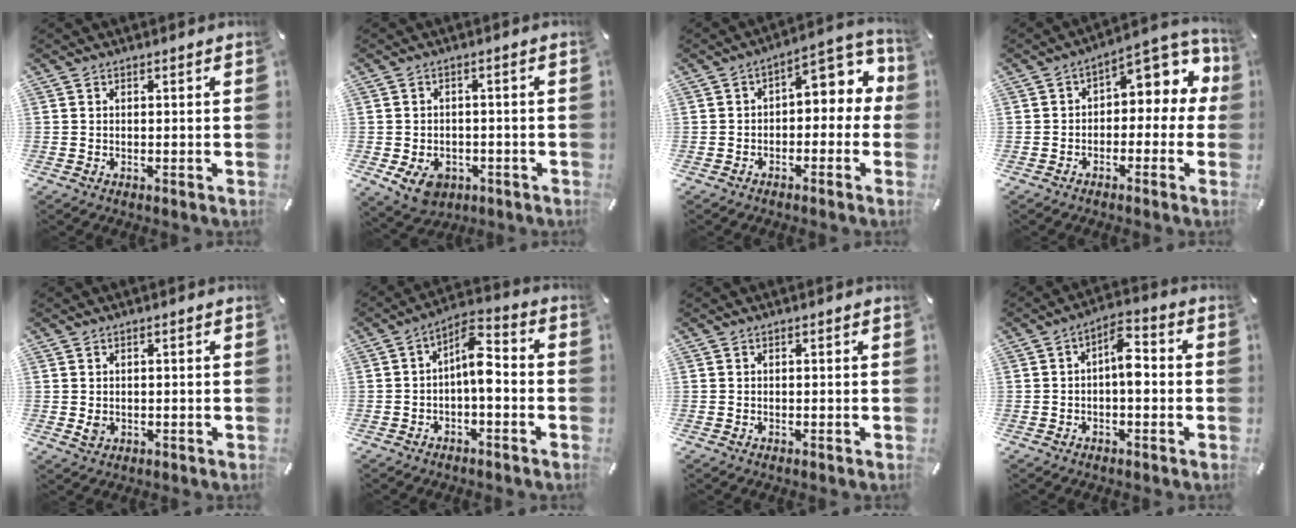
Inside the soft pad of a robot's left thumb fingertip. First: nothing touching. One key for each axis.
{"total": 7.2, "fx": -3.0, "fy": 5.2, "fz": 3.8, "tx": -0.076, "ty": 0.012, "tz": -0.054}
{"total": 8.3, "fx": 1.3, "fy": 5.0, "fz": 6.5, "tx": -0.074, "ty": -0.017, "tz": 0.015}
{"total": 8.1, "fx": 2.4, "fy": 5.2, "fz": 5.8, "tx": -0.067, "ty": -0.028, "tz": 0.040}
{"total": 1.7, "fx": -0.2, "fy": 1.4, "fz": 0.9, "tx": -0.016, "ty": 0.002, "tz": -0.004}
{"total": 8.5, "fx": -1.1, "fy": 4.0, "fz": 7.5, "tx": -0.123, "ty": 0.005, "tz": -0.021}
{"total": 0.0}
{"total": 6.8, "fx": -0.9, "fy": 3.4, "fz": 5.9, "tx": -0.088, "ty": 0.014, "tz": -0.019}